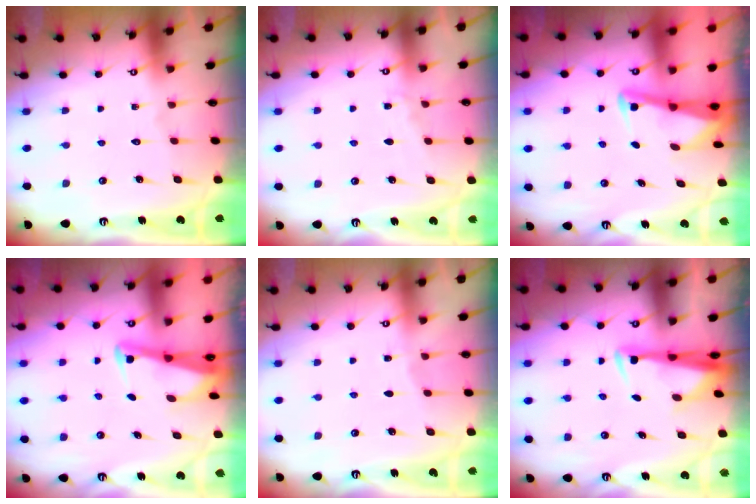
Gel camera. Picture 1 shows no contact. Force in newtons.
{"total": 3.1, "press": 3.1, "slide": 0.4}
{"total": 3.0, "press": 3.0, "slide": 0.4}
{"total": 2.7, "press": 2.7, "slide": 0.2}
{"total": 1.9, "press": 1.9, "slide": 0.3}
{"total": 3.3, "press": 3.2, "slide": 0.7}